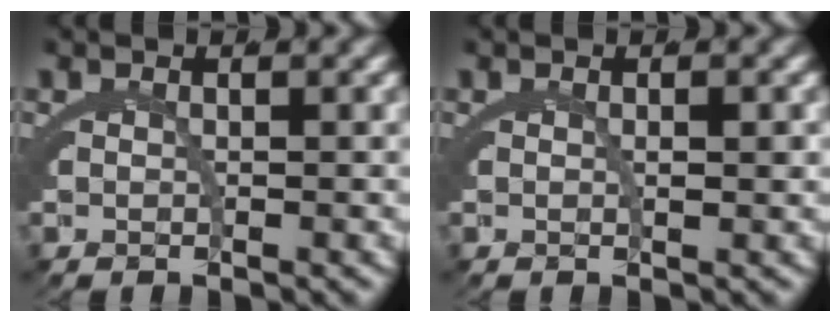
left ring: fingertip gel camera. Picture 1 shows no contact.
{"total": 0.9, "force": [0.0, 0.2, 0.8], "torque": [-0.013, -0.004, 0.000]}